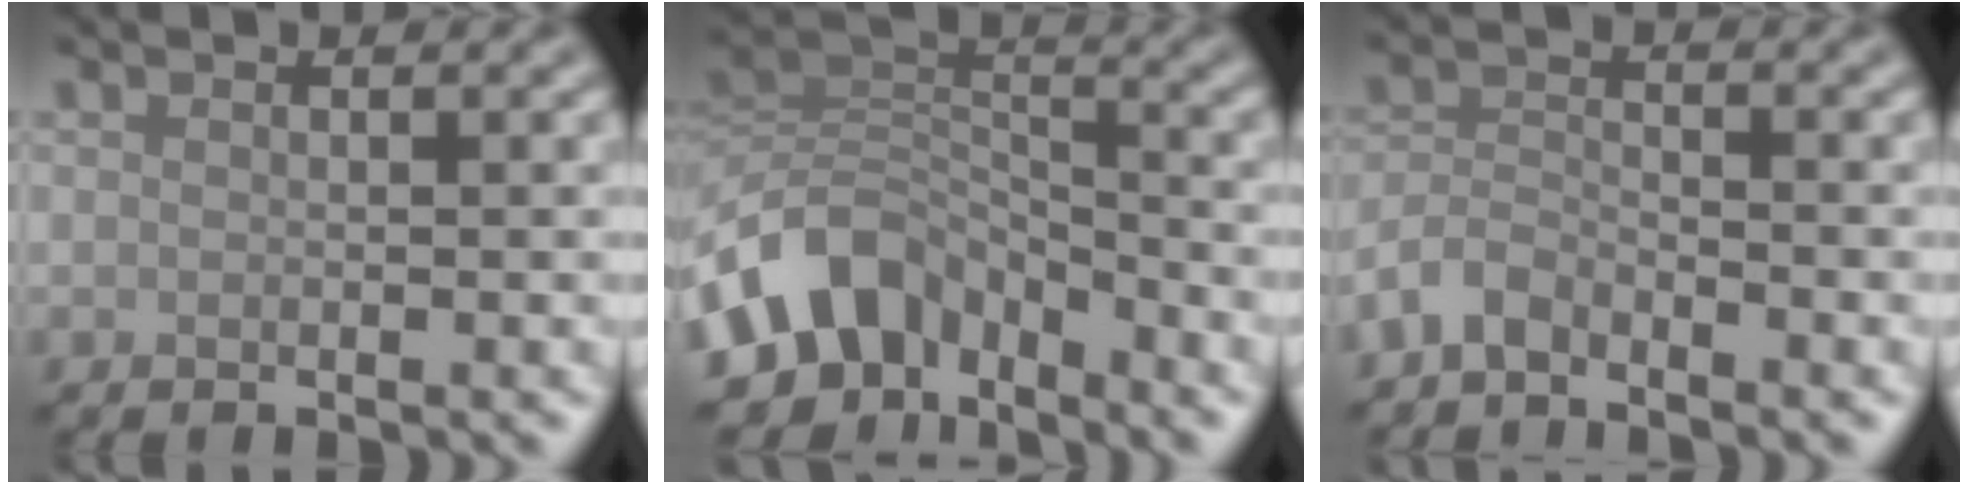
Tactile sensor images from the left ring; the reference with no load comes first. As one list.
[{"total": 7.5, "force": [-5.2, 4.5, 3.0], "torque": [-0.034, -0.002, -0.111]}, {"total": 2.4, "force": [-2.1, 0.8, 0.8], "torque": [-0.015, 0.003, -0.054]}]